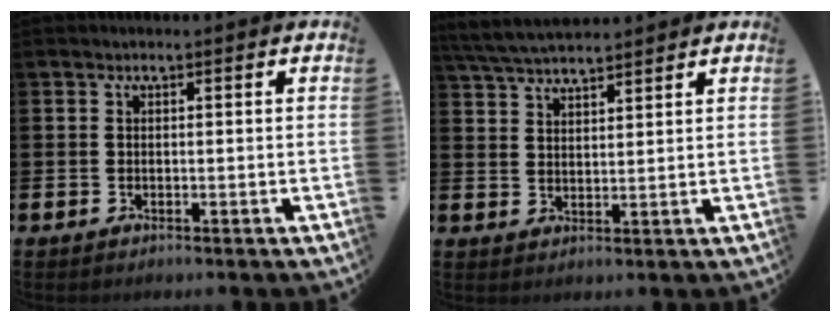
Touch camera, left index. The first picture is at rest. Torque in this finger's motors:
{"motor_torque": [0.85, -0.69, 0.37, 0.18]}